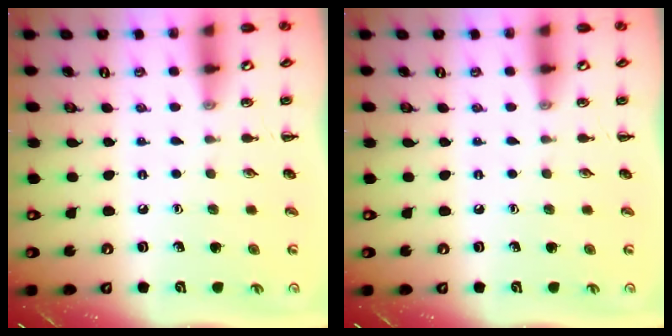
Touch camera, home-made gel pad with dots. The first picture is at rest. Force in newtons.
{"total": 0.0}